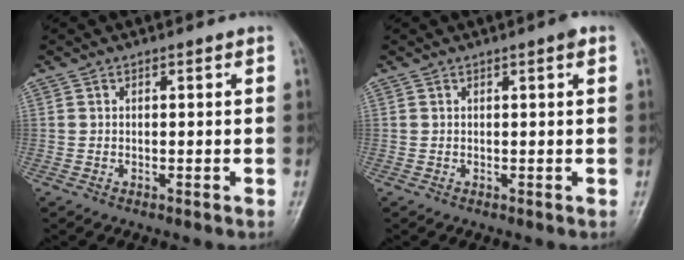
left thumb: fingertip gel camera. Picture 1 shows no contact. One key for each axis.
{"total": 1.2, "fx": 0.6, "fy": 0.1, "fz": 1.1, "tx": -0.019, "ty": 0.001, "tz": 0.006}